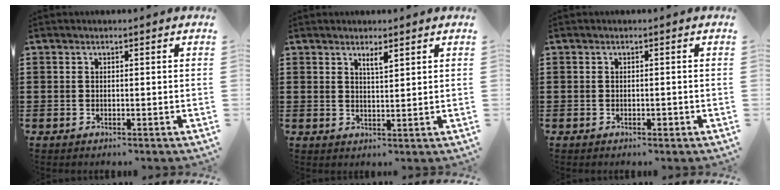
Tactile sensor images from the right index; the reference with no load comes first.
{"total": 2.2, "force": [1.6, 0.4, 1.5], "torque": [-0.023, -0.002, 0.026]}
{"total": 0.6, "force": [-0.3, 0.2, 0.5], "torque": [-0.011, -0.005, -0.003]}